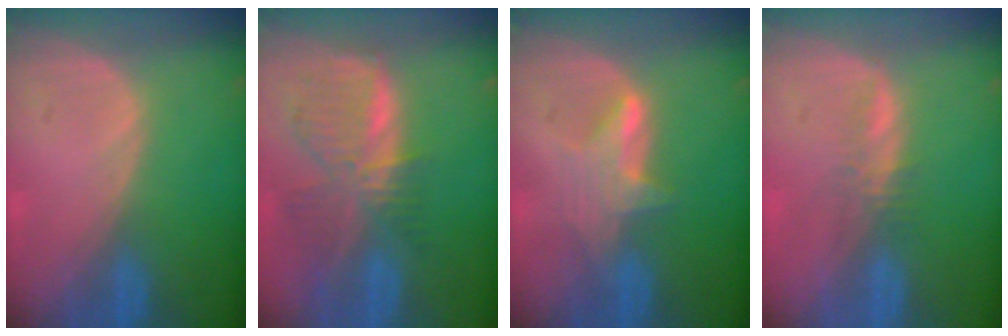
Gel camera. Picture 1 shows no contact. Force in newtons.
{"total": 8.7, "press": 7.5, "slide": 4.3}
{"total": 4.3, "press": 4.3, "slide": 0.4}
{"total": 2.0, "press": 1.8, "slide": 0.6}